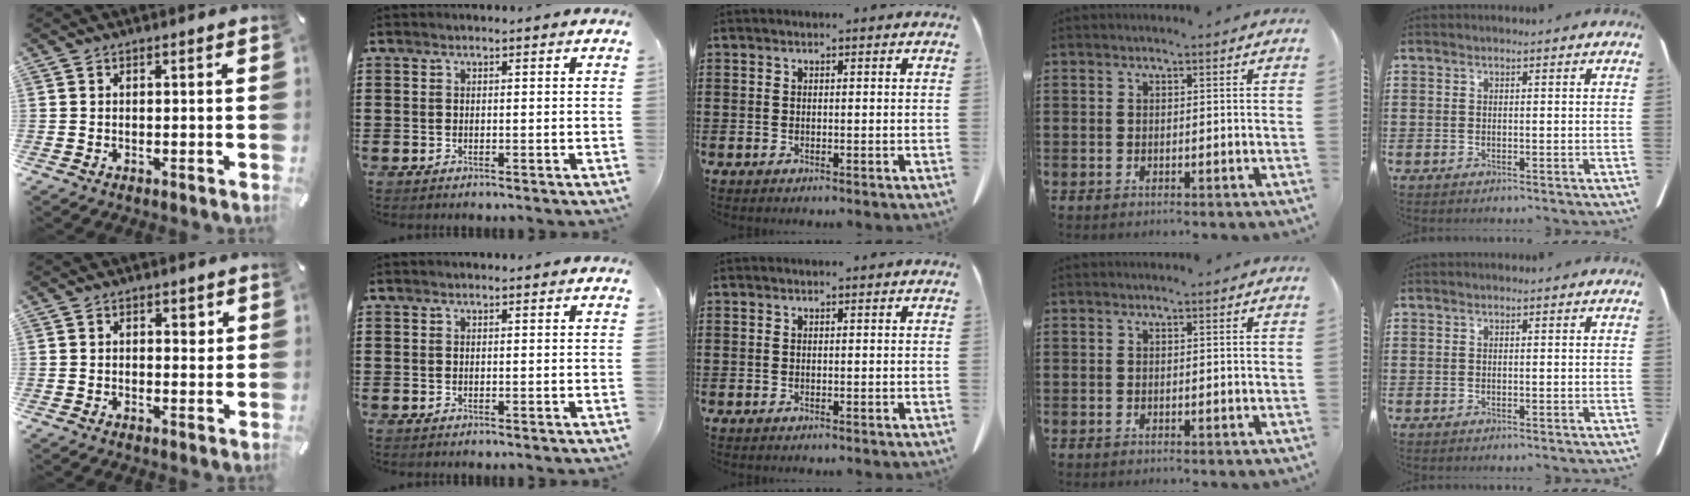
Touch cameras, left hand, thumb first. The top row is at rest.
{"thumb": {"total": 2.3, "force": [0.5, 1.6, 1.7], "torque": [-0.011, -0.002, 0.000]}}